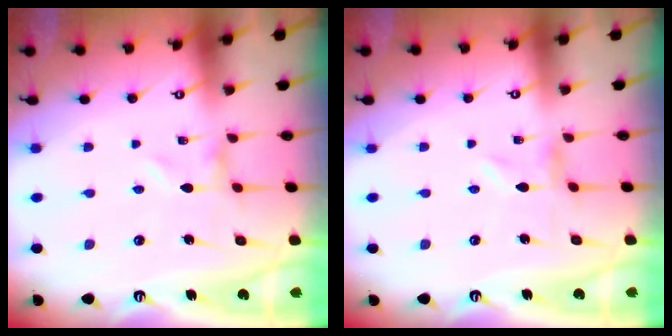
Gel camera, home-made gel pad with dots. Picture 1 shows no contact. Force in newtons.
{"total": 0.0}